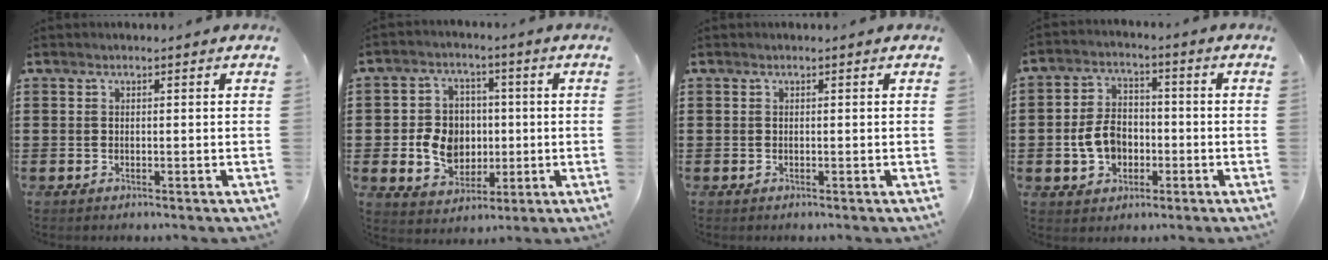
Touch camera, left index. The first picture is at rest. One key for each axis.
{"total": 7.7, "fx": -0.3, "fy": 6.8, "fz": 3.8, "tx": -0.088, "ty": 0.016, "tz": -0.002}
{"total": 0.0}
{"total": 6.8, "fx": -1.6, "fy": 5.2, "fz": 4.1, "tx": -0.103, "ty": 0.008, "tz": -0.035}